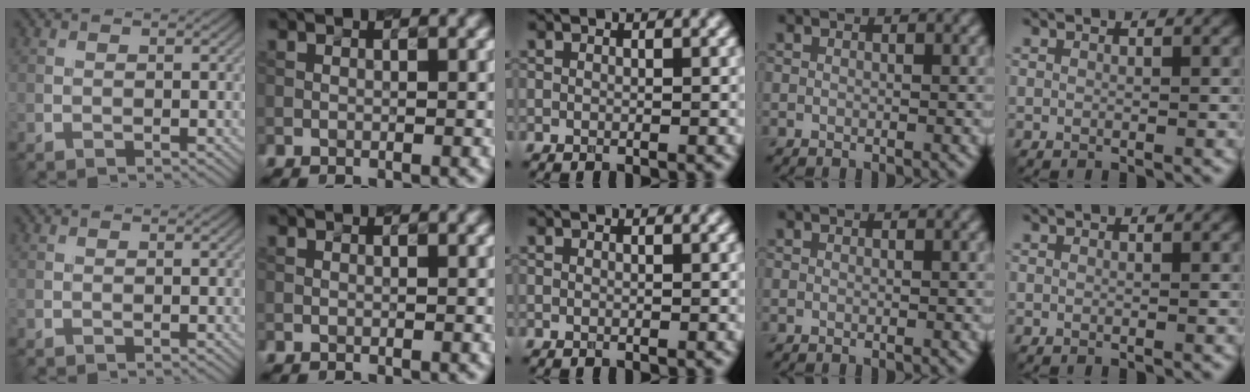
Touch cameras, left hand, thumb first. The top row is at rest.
{}